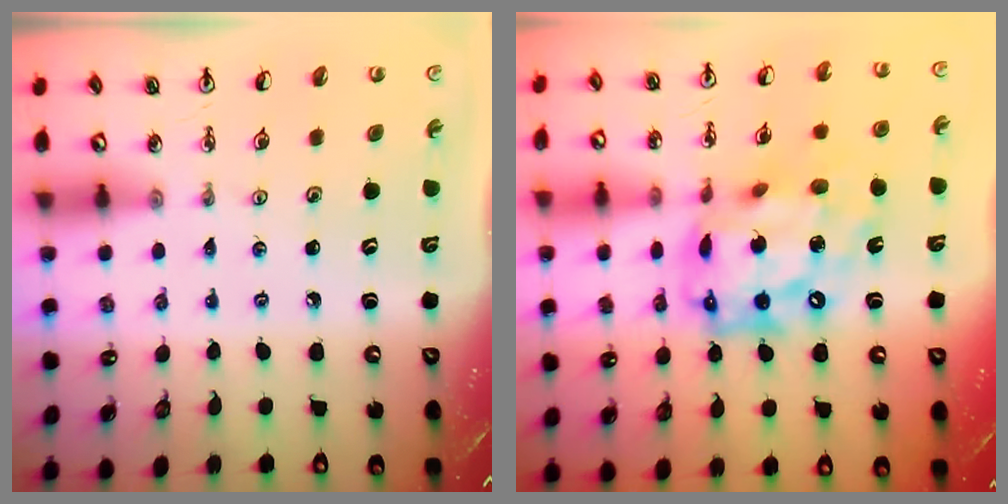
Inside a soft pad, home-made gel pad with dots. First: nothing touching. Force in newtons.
{"total": 20.7, "press": 20.6, "slide": 1.8}